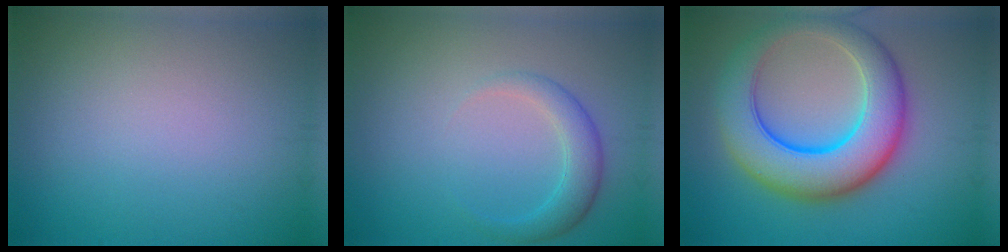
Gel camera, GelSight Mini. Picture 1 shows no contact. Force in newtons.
{"total": 2.7, "press": 2.6, "slide": 0.4}
{"total": 9.4, "press": 9.4, "slide": 0.2}